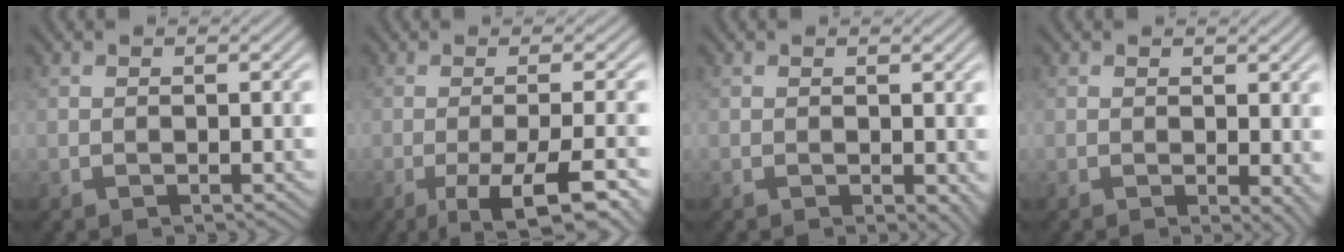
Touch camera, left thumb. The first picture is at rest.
{"total": 9.6, "force": [-4.5, 2.2, 8.2], "torque": [-0.116, 0.001, -0.058]}
{"total": 1.6, "force": [-0.1, 0.8, 1.3], "torque": [-0.017, -0.006, 0.003]}
{"total": 2.6, "force": [0.0, 0.9, 2.4], "torque": [-0.032, -0.005, 0.001]}